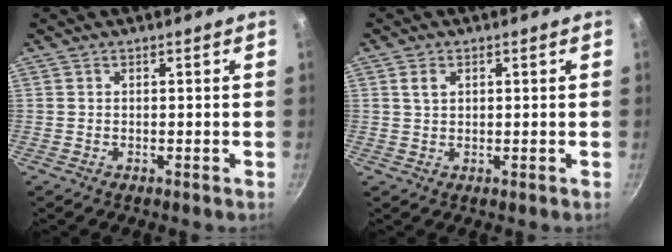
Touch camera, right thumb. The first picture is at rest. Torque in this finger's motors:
{"motor_torque": [-0.34, 0.39, -0.41, 0.58, 0.00]}